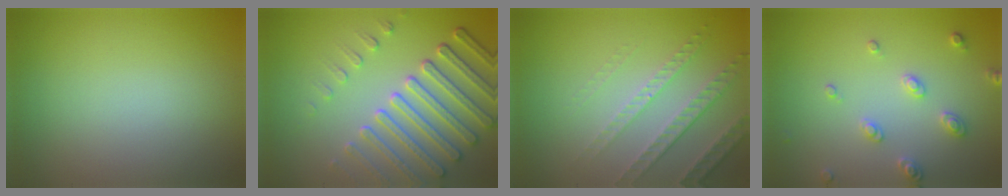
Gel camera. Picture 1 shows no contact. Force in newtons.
{"total": 6.2, "press": 5.1, "slide": 3.5}
{"total": 3.3, "press": 2.8, "slide": 1.7}
{"total": 2.5, "press": 2.4, "slide": 0.7}